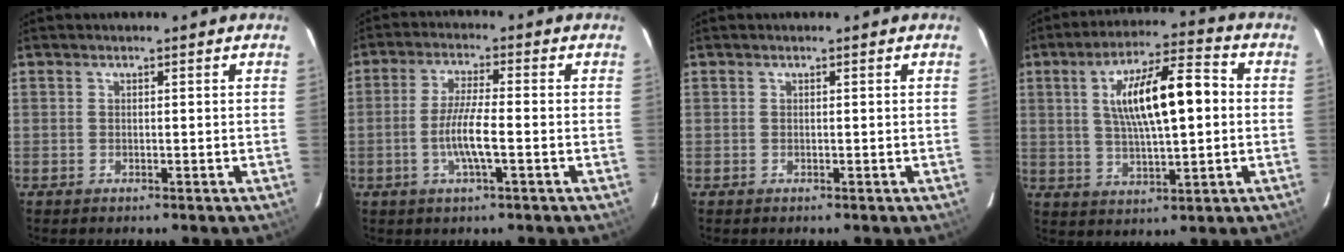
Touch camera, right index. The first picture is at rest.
{"total": 6.6, "force": [-1.9, 0.6, 6.3], "torque": [-0.124, -0.004, -0.038]}
{"total": 0.0}
{"total": 14.0, "force": [1.9, 4.0, 13.3], "torque": [-0.227, 0.018, 0.037]}